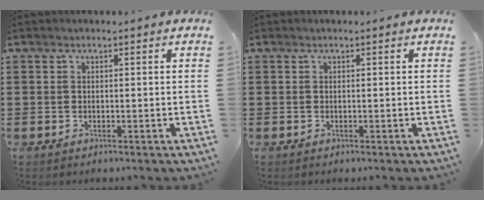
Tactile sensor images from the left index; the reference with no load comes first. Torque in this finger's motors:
{"motor_torque": [0.00, 0.01, 0.01, 0.00]}